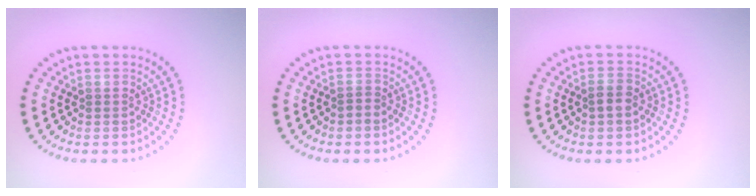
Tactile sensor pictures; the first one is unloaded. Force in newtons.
{"total": 0.7, "press": 0.4, "slide": 0.6}
{"total": 1.4, "press": 1.3, "slide": 0.4}